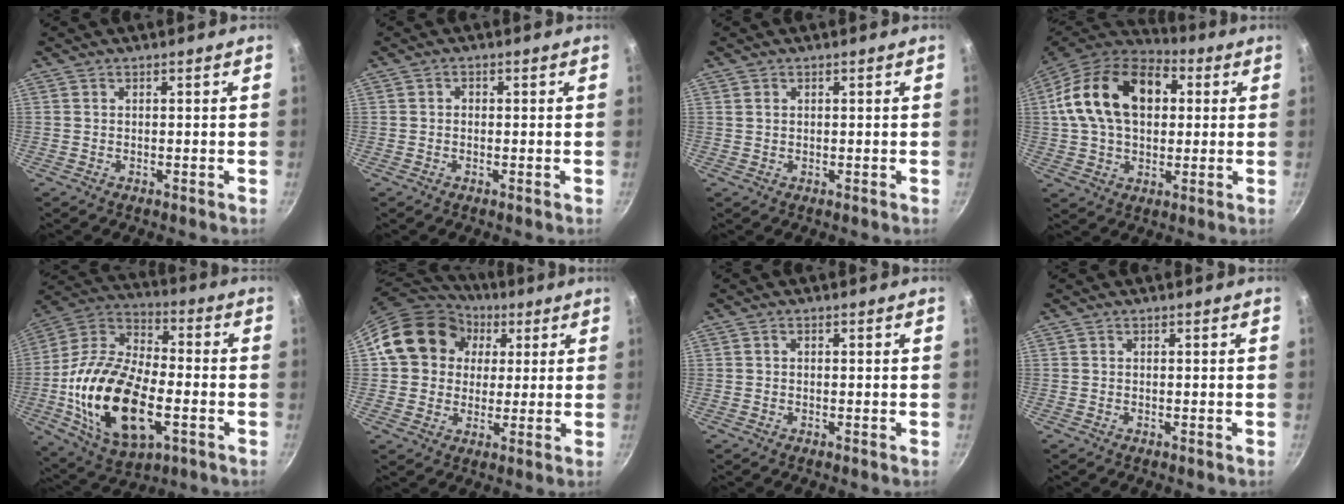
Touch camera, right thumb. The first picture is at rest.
{"total": 1.0, "force": [0.0, 0.9, 0.5], "torque": [-0.008, 0.006, -0.002]}
{"total": 1.1, "force": [0.4, 0.9, 0.5], "torque": [-0.008, 0.002, 0.008]}
{"total": 20.7, "force": [4.1, 13.8, 14.9], "torque": [-0.237, 0.022, 0.056]}
{"total": 25.5, "force": [-5.4, 13.8, 20.7], "torque": [-0.389, 0.024, -0.099]}
{"total": 16.4, "force": [4.2, 14.0, 7.4], "torque": [-0.103, 0.020, 0.063]}
{"total": 0.6, "force": [0.1, 0.5, 0.3], "torque": [-0.005, 0.005, 0.002]}
{"total": 0.0}